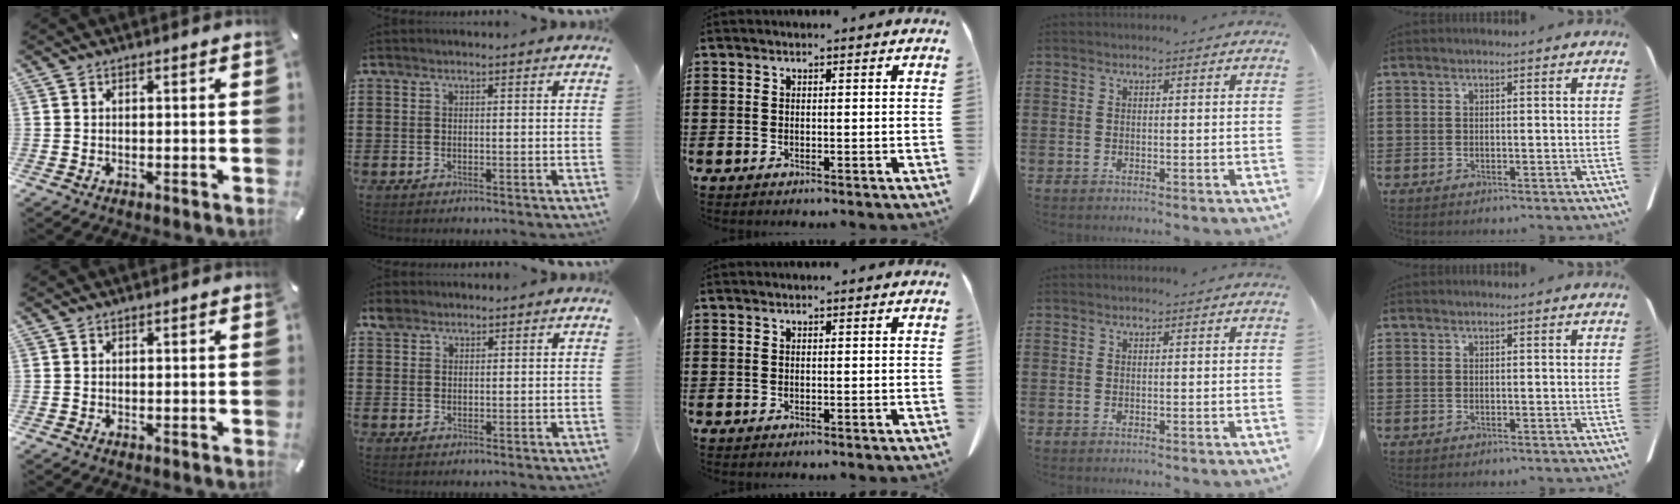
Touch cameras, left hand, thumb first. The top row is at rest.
{"index": {"total": 2.1, "force": [1.7, 1.1, 0.4], "torque": [-0.014, 0.005, 0.033]}}